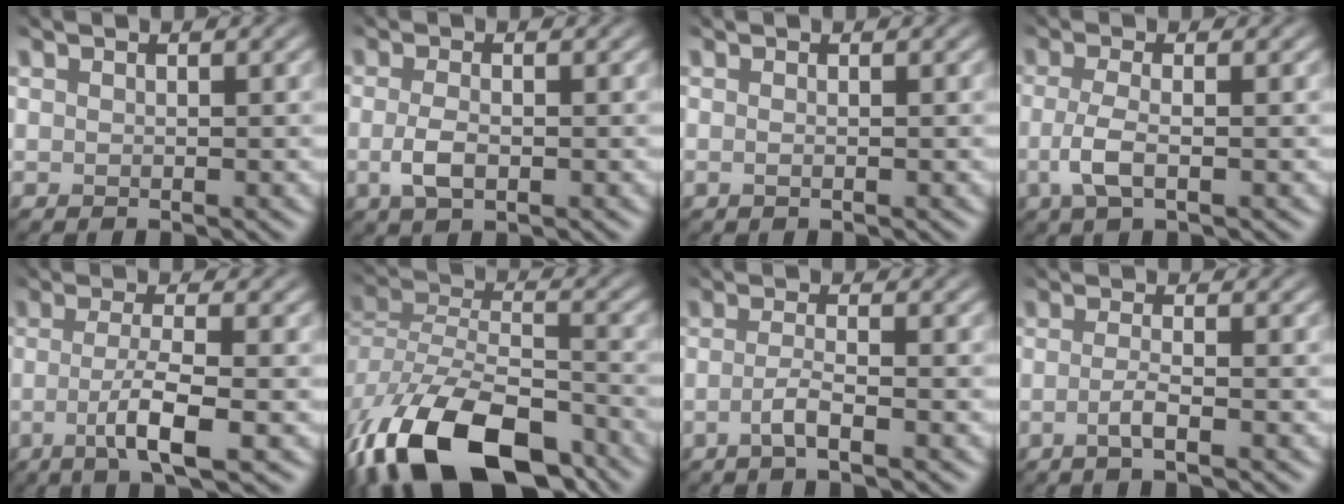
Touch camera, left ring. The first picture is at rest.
{"total": 2.2, "force": [-1.1, 0.5, 1.8], "torque": [-0.047, -0.001, -0.012]}
{"total": 1.3, "force": [0.3, 0.5, 1.1], "torque": [-0.004, 0.000, -0.014]}
{"total": 2.8, "force": [-1.5, 0.6, 2.3], "torque": [-0.058, -0.006, -0.019]}
{"total": 4.9, "force": [-2.0, 1.0, 4.3], "torque": [-0.079, -0.013, -0.030]}
{"total": 14.1, "force": [-10.1, 6.2, 7.8], "torque": [-0.179, -0.028, -0.166]}
{"total": 2.7, "force": [-1.7, 0.6, 2.0], "torque": [-0.038, -0.008, -0.029]}
{"total": 2.6, "force": [-1.6, 0.7, 2.0], "torque": [-0.035, -0.008, -0.027]}